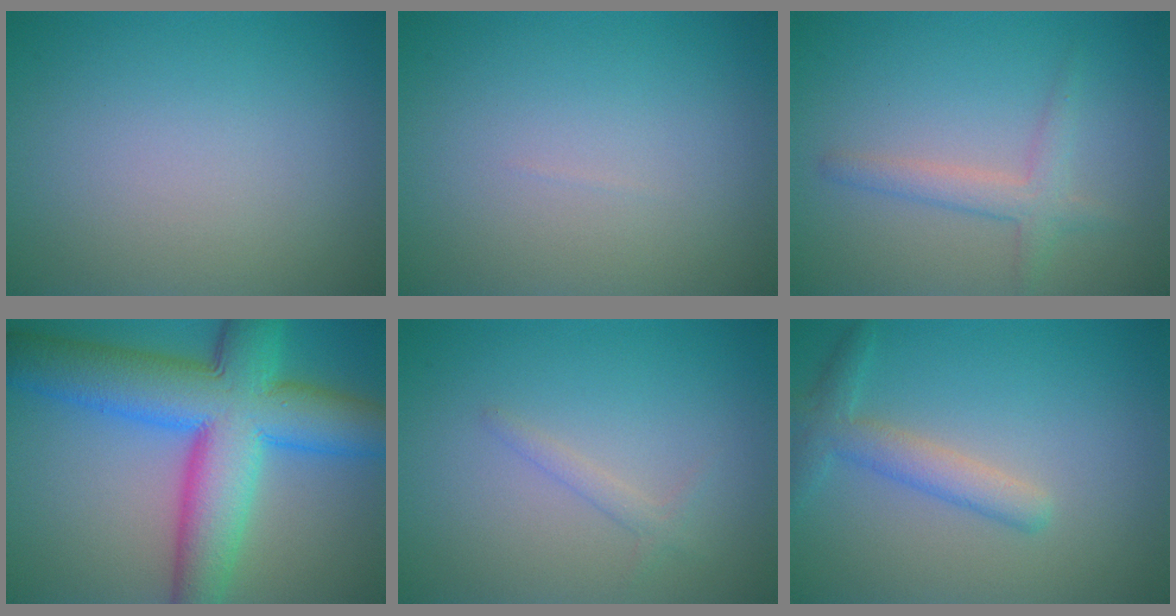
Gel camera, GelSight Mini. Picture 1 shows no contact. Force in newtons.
{"total": 0.0}
{"total": 1.7, "press": 1.7, "slide": 0.2}
{"total": 12.6, "press": 12.6, "slide": 0.4}
{"total": 1.0, "press": 1.0, "slide": 0.0}
{"total": 2.9, "press": 2.9, "slide": 0.1}